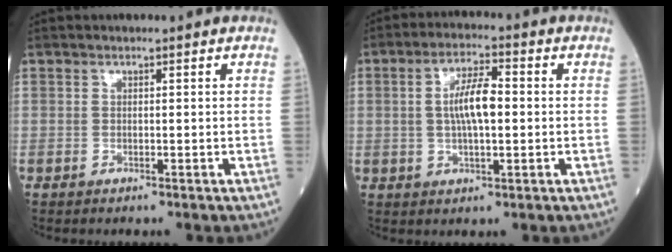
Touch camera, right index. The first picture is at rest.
{"total": 7.2, "force": [0.4, 1.9, 6.9], "torque": [-0.133, 0.011, 0.005]}